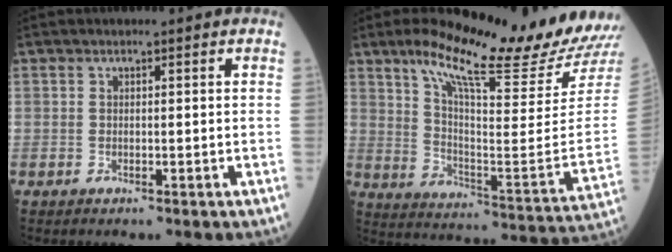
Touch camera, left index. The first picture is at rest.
{"total": 21.3, "force": [18.1, -0.7, 11.2], "torque": [-0.183, -0.070, 0.261]}